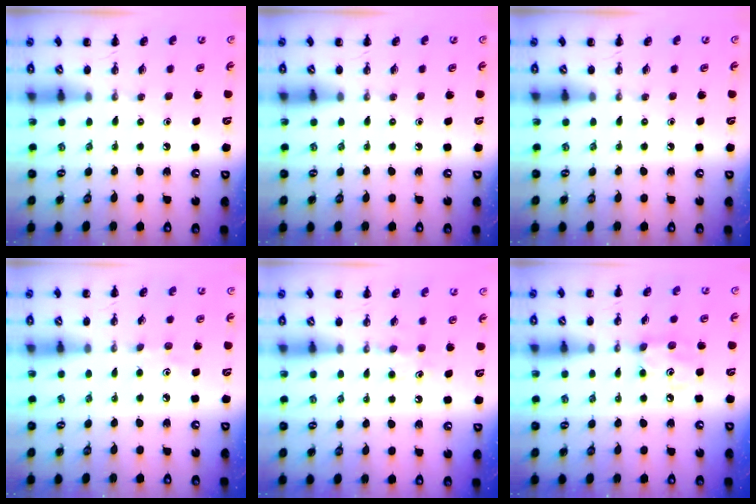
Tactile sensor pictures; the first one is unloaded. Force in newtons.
{"total": 0.0}
{"total": 0.0}
{"total": 2.8, "press": 2.7, "slide": 0.8}
{"total": 6.3, "press": 6.1, "slide": 1.6}
{"total": 4.6, "press": 4.6, "slide": 0.6}